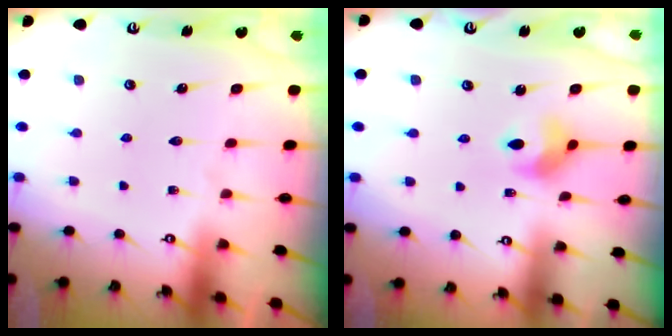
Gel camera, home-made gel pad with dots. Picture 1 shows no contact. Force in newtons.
{"total": 6.5, "press": 6.5, "slide": 0.5}